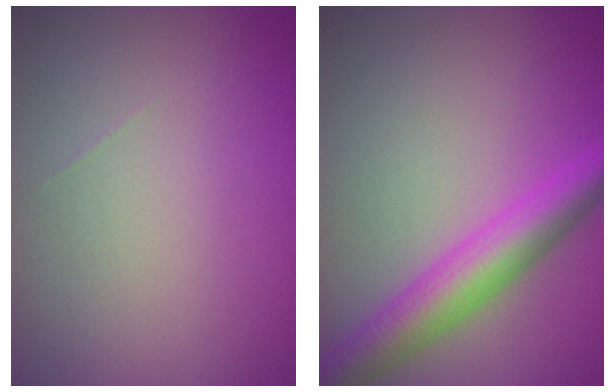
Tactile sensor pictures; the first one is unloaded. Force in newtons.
{"total": 5.6, "press": 5.6, "slide": 0.1}